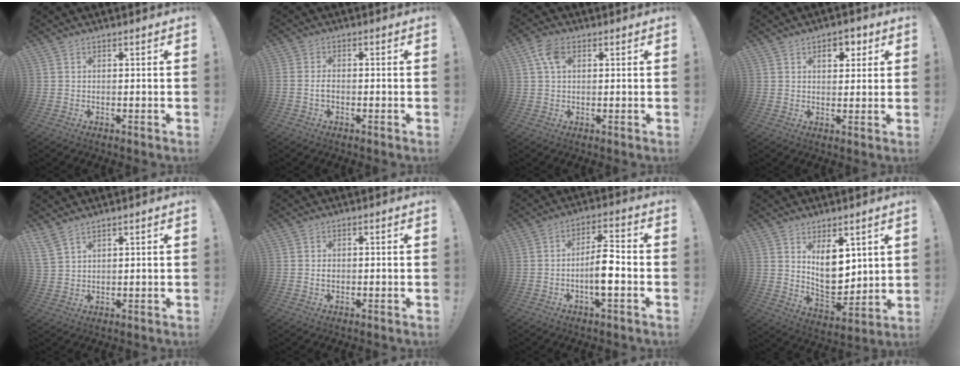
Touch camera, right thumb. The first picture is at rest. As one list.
[{"total": 2.4, "force": [-0.8, 1.3, 1.9], "torque": [-0.039, 0.004, -0.015]}, {"total": 6.1, "force": [2.0, 3.7, 4.5], "torque": [-0.086, 0.002, 0.038]}, {"total": 5.9, "force": [2.6, 3.8, 3.6], "torque": [-0.034, -0.005, 0.039]}, {"total": 5.1, "force": [4.3, 1.6, 2.2], "torque": [-0.049, -0.016, 0.084]}, {"total": 1.2, "force": [0.0, 1.0, 0.6], "torque": [-0.004, 0.002, -0.002]}, {"total": 9.0, "force": [-2.0, 2.5, 8.4], "torque": [-0.142, 0.007, -0.039]}, {"total": 11.9, "force": [4.9, 7.8, 7.5], "torque": [-0.102, -0.042, 0.095]}]